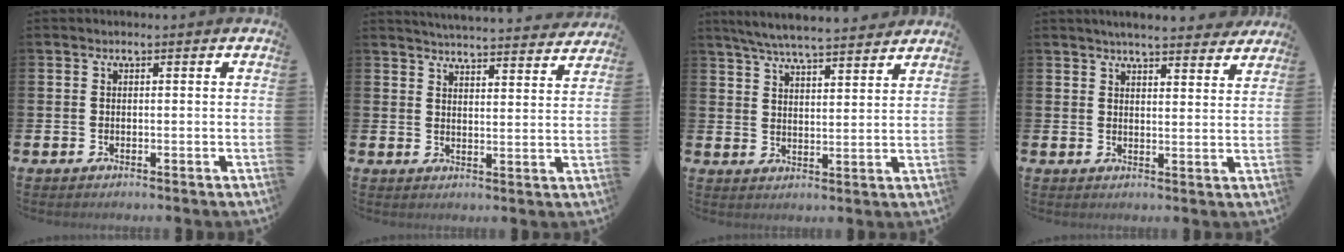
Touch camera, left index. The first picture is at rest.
{"total": 5.0, "force": [5.0, 0.0, 0.3], "torque": [-0.016, -0.040, 0.089]}
{"total": 6.2, "force": [6.0, 0.3, 1.5], "torque": [-0.044, -0.036, 0.105]}
{"total": 5.1, "force": [4.9, 0.2, 1.2], "torque": [-0.021, -0.027, 0.087]}